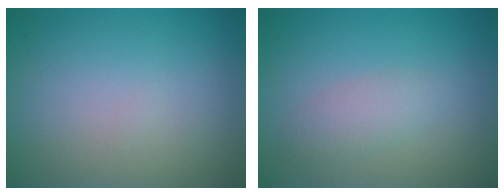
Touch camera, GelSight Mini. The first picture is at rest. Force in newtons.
{"total": 1.8, "press": 1.8, "slide": 0.1}